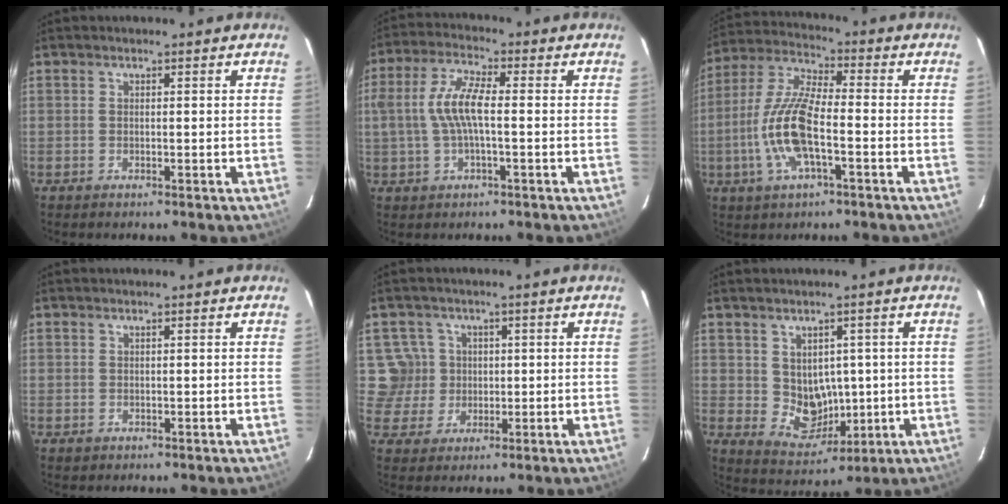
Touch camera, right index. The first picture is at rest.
{"total": 8.3, "force": [-0.5, 2.7, 7.9], "torque": [-0.162, 0.010, -0.007]}
{"total": 13.0, "force": [-3.6, 4.1, 11.8], "torque": [-0.253, 0.001, -0.076]}
{"total": 0.9, "force": [0.3, 0.8, 0.1], "torque": [0.006, 0.005, 0.003]}
{"total": 5.6, "force": [0.9, 5.6, 0.2], "torque": [-0.002, 0.015, 0.018]}
{"total": 7.3, "force": [0.8, 6.5, 3.2], "torque": [-0.061, -0.001, 0.036]}